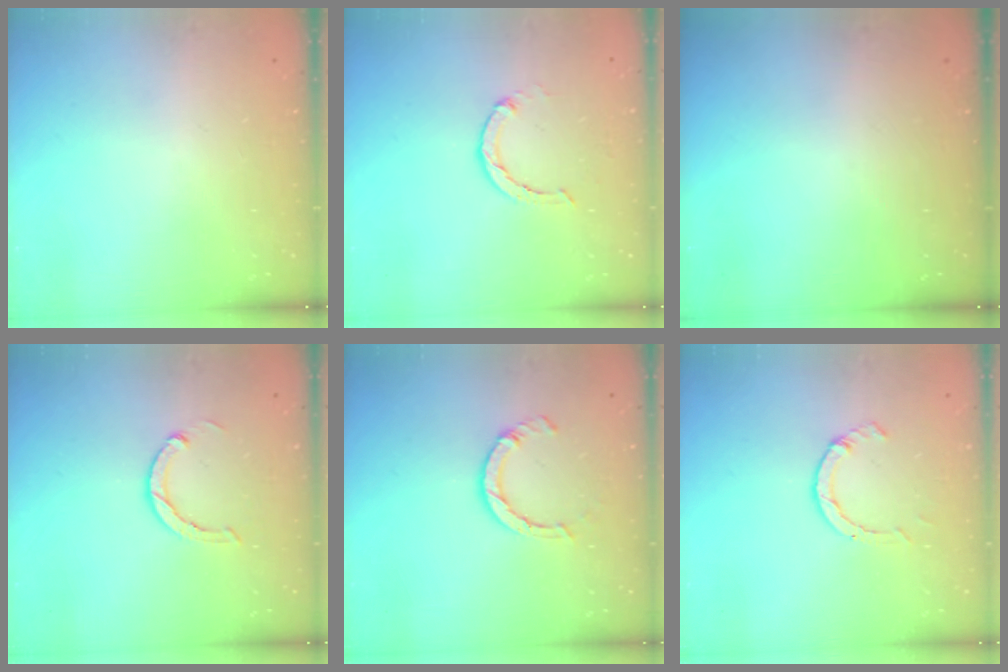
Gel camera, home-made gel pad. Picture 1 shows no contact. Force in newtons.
{"total": 3.0, "press": 3.0, "slide": 0.4}
{"total": 0.0}
{"total": 3.0, "press": 3.0, "slide": 0.1}
{"total": 5.8, "press": 5.8, "slide": 0.8}
{"total": 2.3, "press": 2.3, "slide": 0.3}